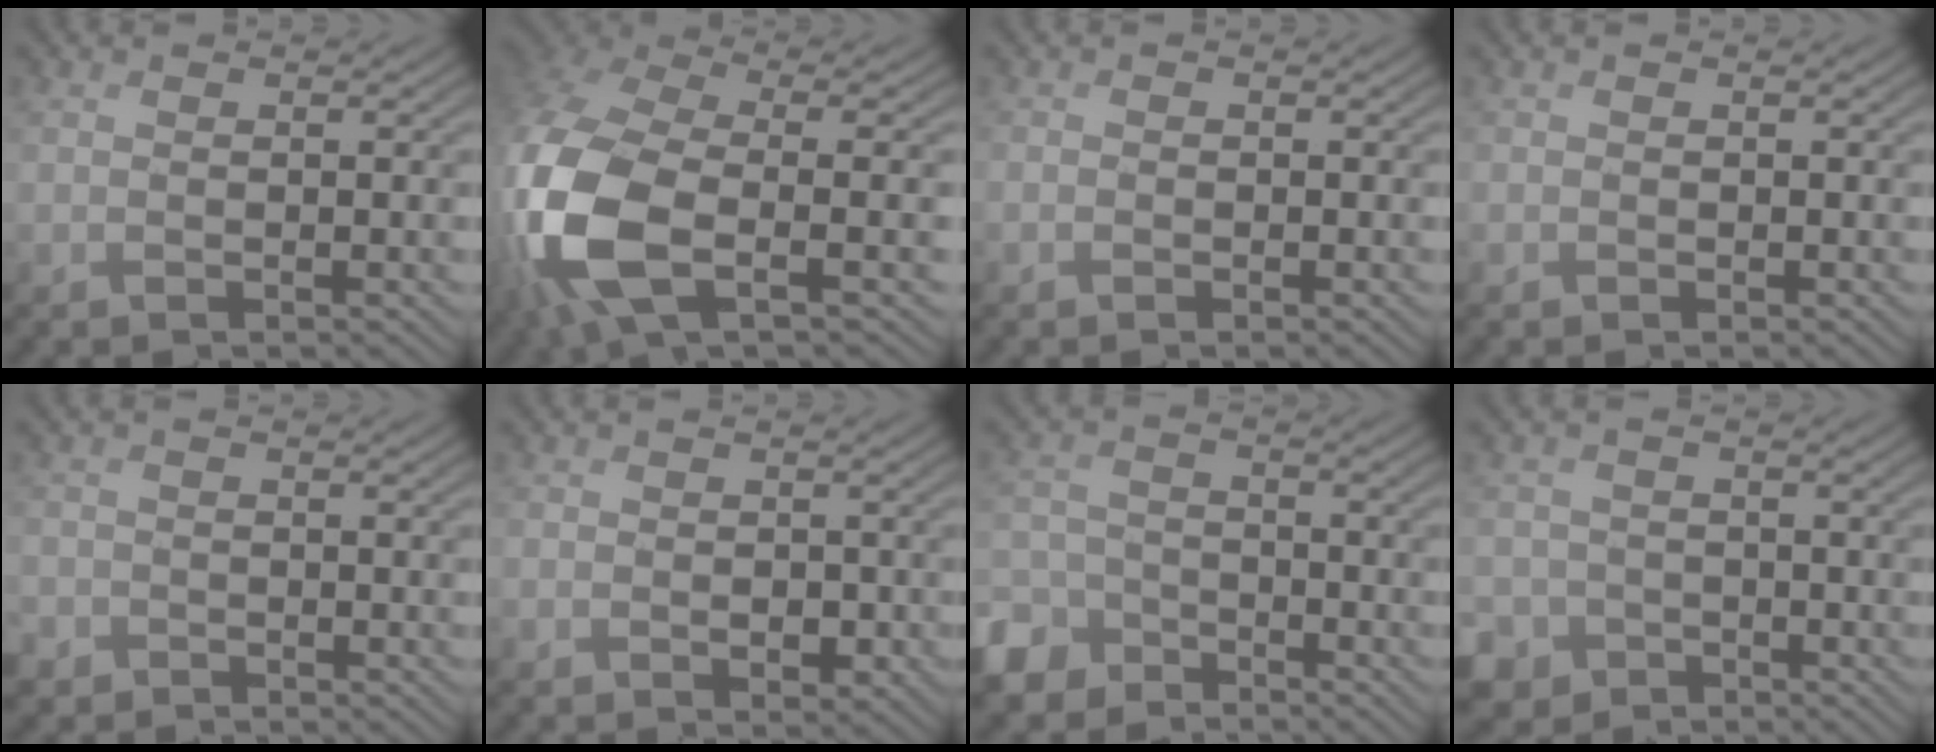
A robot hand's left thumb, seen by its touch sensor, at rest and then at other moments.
{"total": 14.9, "force": [-3.5, 7.1, 12.7], "torque": [-0.348, -0.034, -0.061]}
{"total": 0.0}
{"total": 0.0}
{"total": 2.5, "force": [-1.4, 2.1, 0.2], "torque": [-0.008, -0.006, -0.033]}
{"total": 2.4, "force": [-0.2, 2.1, 1.1], "torque": [-0.015, -0.007, 0.002]}
{"total": 6.6, "force": [-4.7, 4.1, 2.0], "torque": [-0.055, -0.007, -0.110]}
{"total": 5.5, "force": [-2.5, 4.8, 0.8], "torque": [-0.031, -0.012, -0.063]}